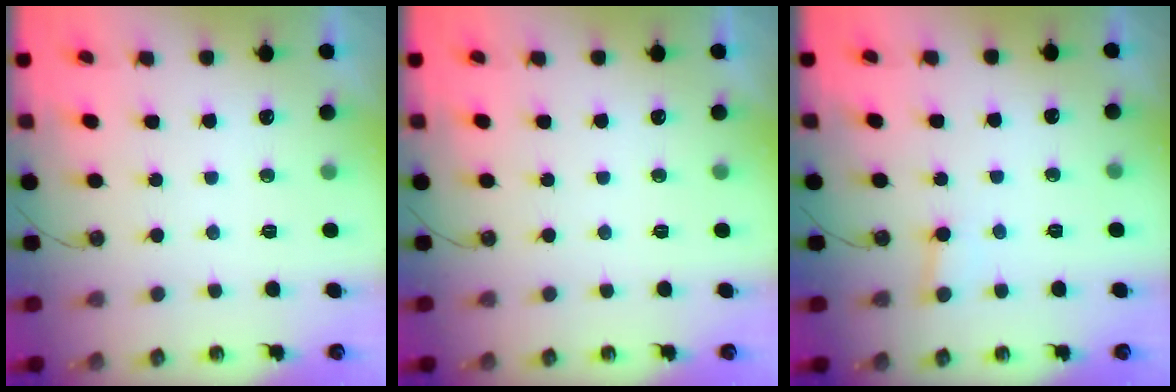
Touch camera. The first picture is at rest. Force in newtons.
{"total": 0.0}
{"total": 2.2, "press": 2.2, "slide": 0.2}